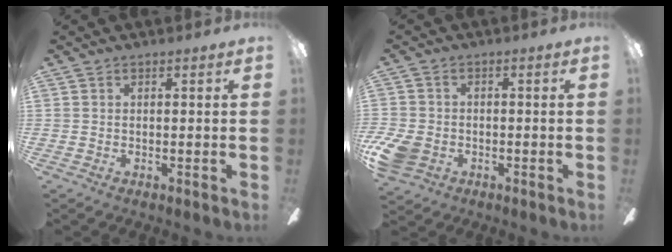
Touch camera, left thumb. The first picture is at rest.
{"total": 7.5, "force": [-3.0, 5.4, 4.1], "torque": [-0.100, 0.015, -0.055]}